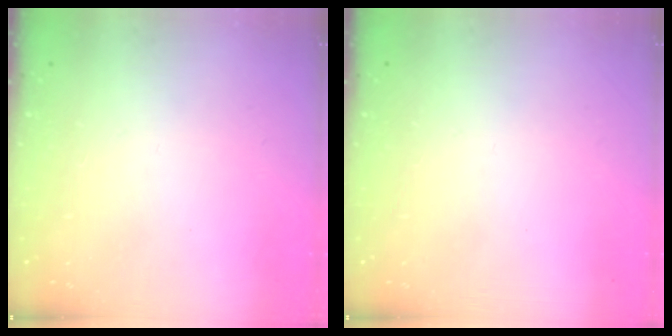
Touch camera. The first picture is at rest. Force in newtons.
{"total": 0.0}